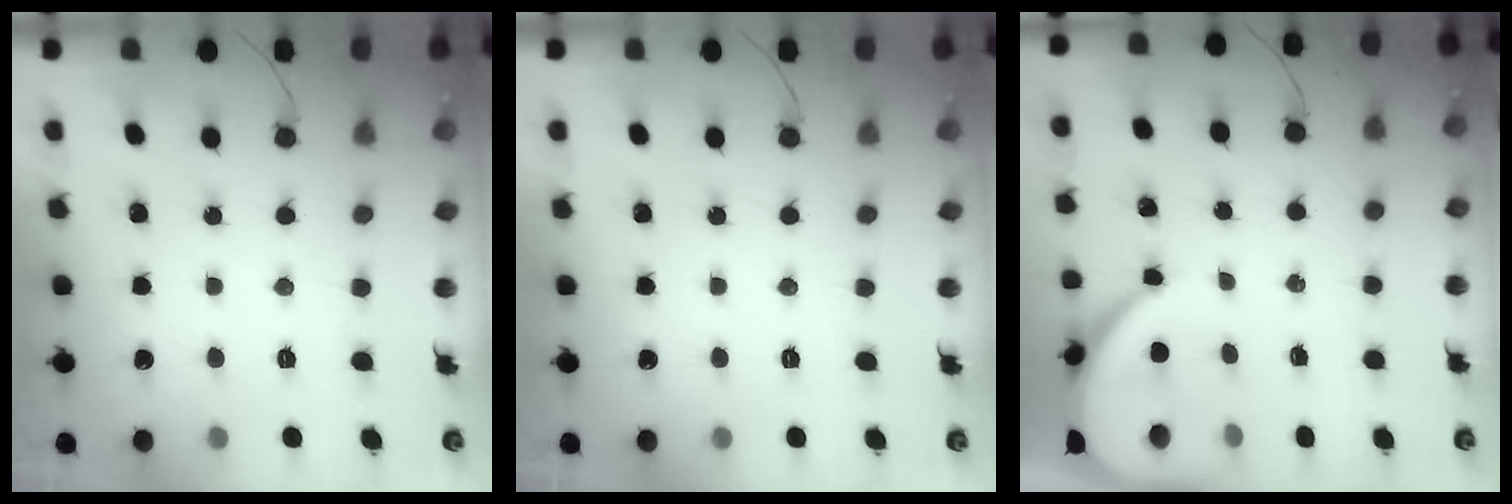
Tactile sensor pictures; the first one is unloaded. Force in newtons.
{"total": 0.0}
{"total": 6.6, "press": 6.6, "slide": 0.4}